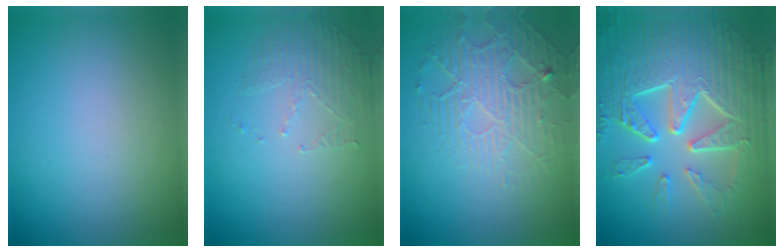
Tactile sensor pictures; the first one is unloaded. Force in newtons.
{"total": 1.7, "press": 0.9, "slide": 1.4}
{"total": 3.1, "press": 2.8, "slide": 1.4}
{"total": 9.6, "press": 6.5, "slide": 7.0}